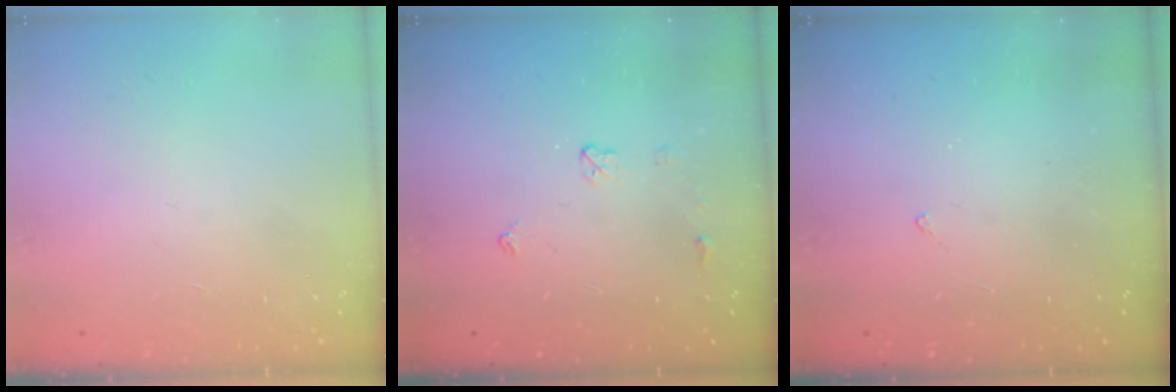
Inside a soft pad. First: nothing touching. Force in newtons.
{"total": 3.6, "press": 3.5, "slide": 0.6}
{"total": 2.0, "press": 1.9, "slide": 0.3}